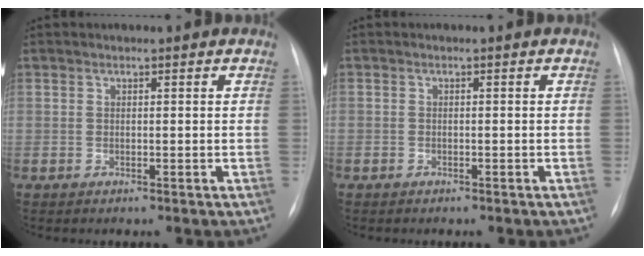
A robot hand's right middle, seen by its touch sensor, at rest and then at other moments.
{"total": 0.8, "force": [-0.6, 0.5, 0.1], "torque": [-0.005, 0.003, -0.008]}